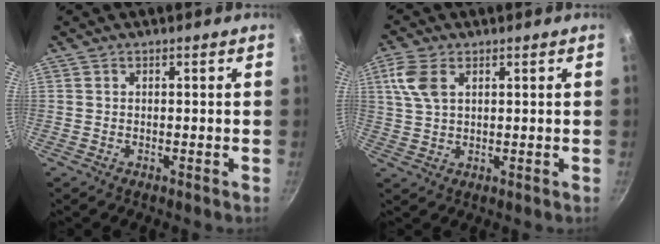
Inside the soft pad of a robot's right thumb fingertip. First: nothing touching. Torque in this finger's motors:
{"motor_torque": [-0.81, 0.87, 1.07, 0.51, 0.25]}